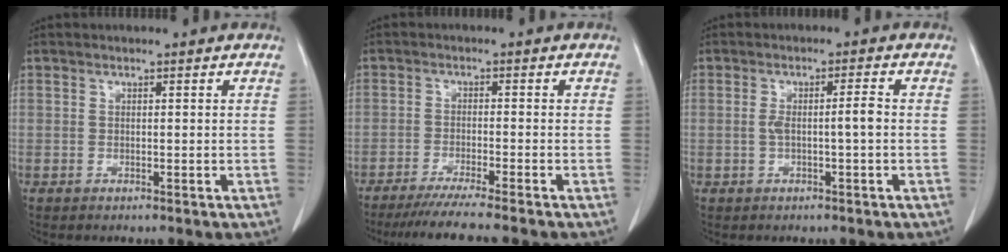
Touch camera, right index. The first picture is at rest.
{"total": 8.0, "force": [-6.9, -1.3, 3.9], "torque": [-0.049, -0.027, -0.112]}
{"total": 3.4, "force": [-0.3, 0.1, 3.4], "torque": [-0.064, 0.009, -0.002]}